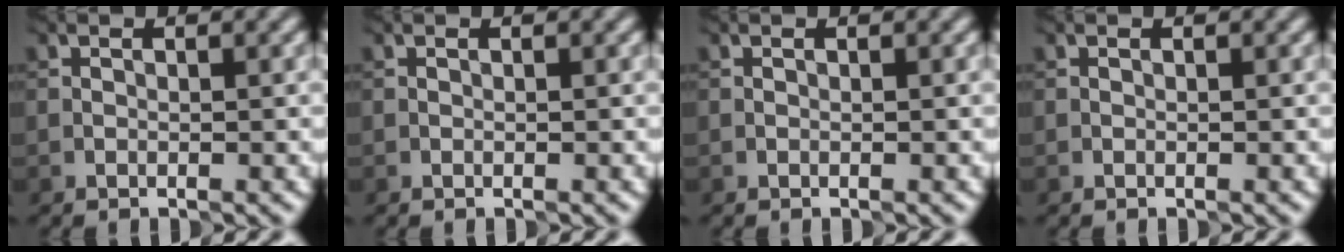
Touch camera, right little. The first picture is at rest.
{"total": 0.0}
{"total": 0.0}
{"total": 0.0}